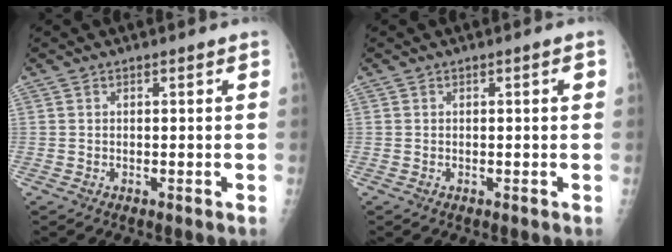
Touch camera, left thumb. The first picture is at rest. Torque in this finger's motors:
{"motor_torque": [0.34, 0.30, 0.10, -0.01, 0.00]}